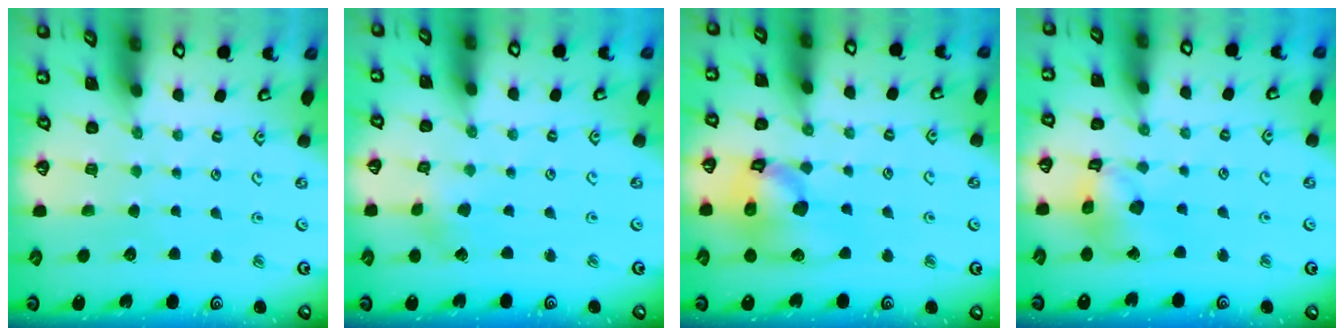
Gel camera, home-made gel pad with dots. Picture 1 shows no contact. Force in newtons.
{"total": 1.8, "press": 1.8, "slide": 0.3}
{"total": 16.7, "press": 16.5, "slide": 2.3}
{"total": 12.1, "press": 12.0, "slide": 1.4}